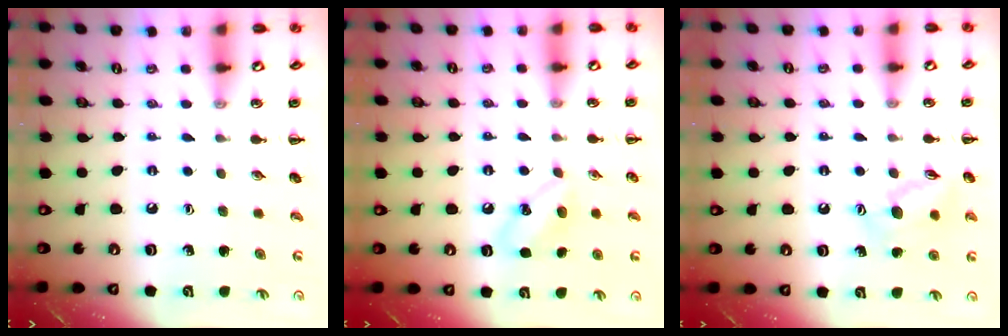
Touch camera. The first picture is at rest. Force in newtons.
{"total": 5.6, "press": 5.4, "slide": 1.6}
{"total": 11.2, "press": 11.1, "slide": 0.9}